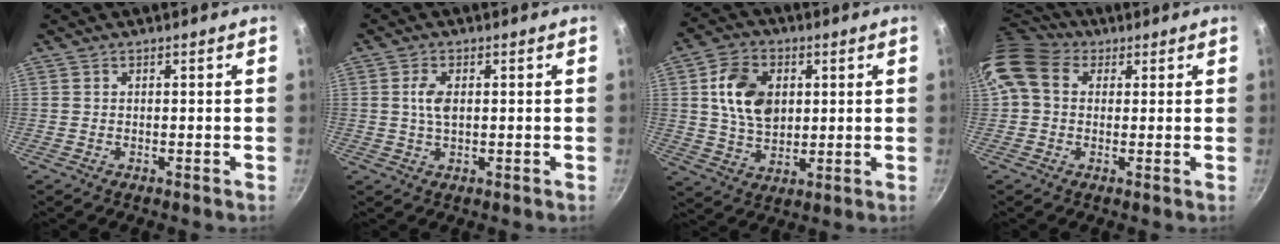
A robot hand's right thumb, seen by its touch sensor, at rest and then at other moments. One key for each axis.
{"total": 3.8, "fx": 0.5, "fy": 2.0, "fz": 3.2, "tx": -0.063, "ty": 0.004, "tz": 0.009}
{"total": 12.0, "fx": 2.5, "fy": 8.4, "fz": 8.2, "tx": -0.128, "ty": -0.004, "tz": 0.045}
{"total": 9.9, "fx": 2.7, "fy": 7.7, "fz": 5.7, "tx": -0.097, "ty": 0.013, "tz": 0.031}